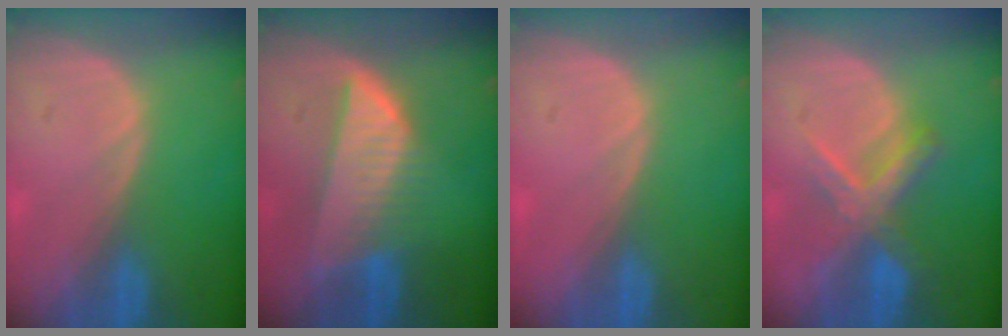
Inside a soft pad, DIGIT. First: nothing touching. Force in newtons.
{"total": 8.3, "press": 7.3, "slide": 3.9}
{"total": 0.6, "press": 0.2, "slide": 0.5}
{"total": 6.6, "press": 6.2, "slide": 2.3}